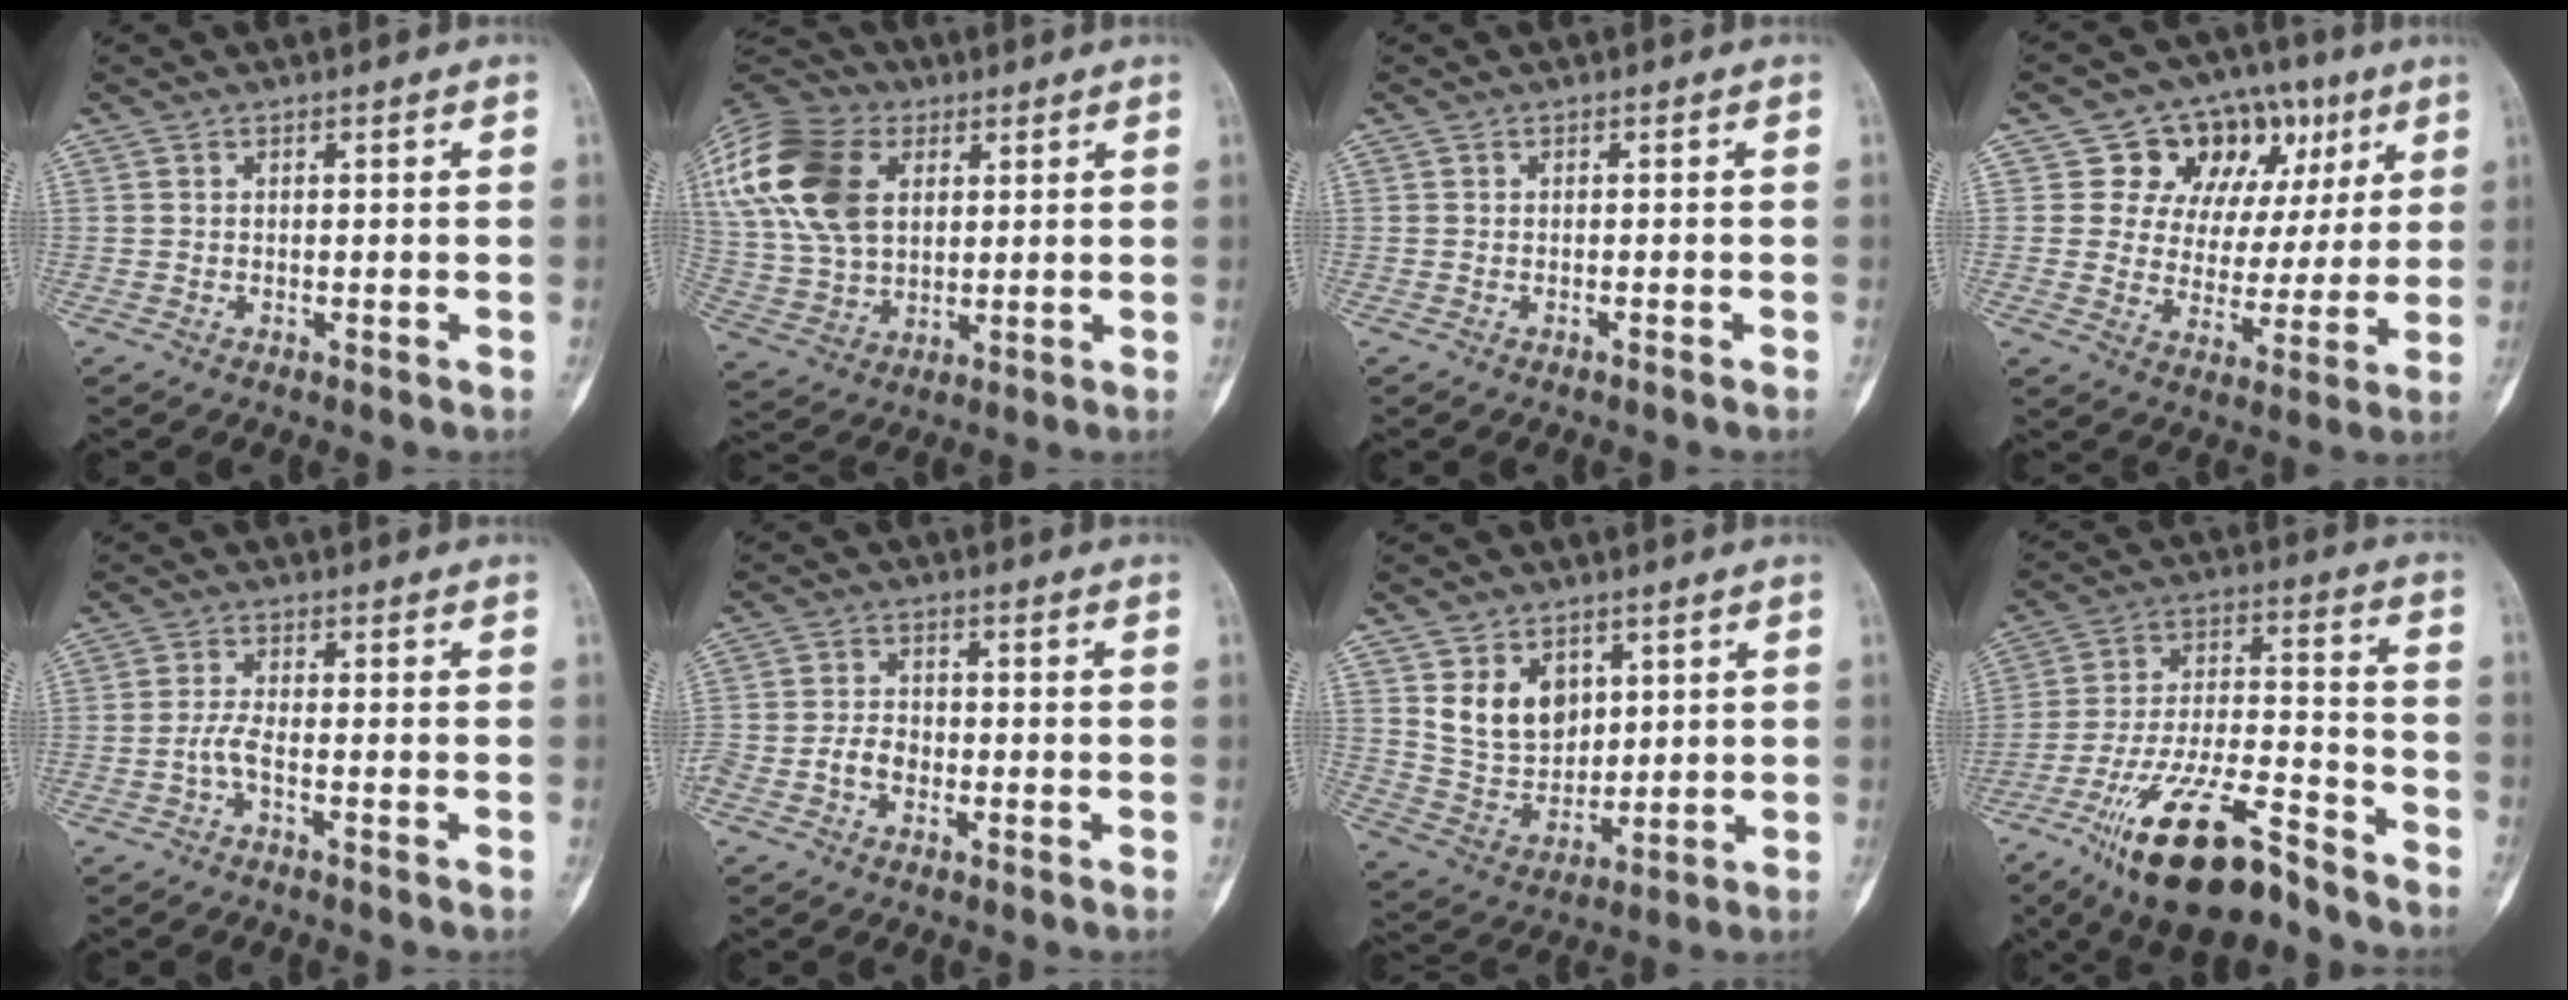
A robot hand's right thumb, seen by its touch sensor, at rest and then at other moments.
{"total": 24.4, "force": [7.9, 16.7, 15.9], "torque": [-0.350, 0.027, 0.151]}
{"total": 0.5, "force": [-0.4, -0.1, 0.3], "torque": [-0.009, 0.000, -0.007]}
{"total": 15.7, "force": [6.3, 11.7, 8.3], "torque": [-0.060, 0.004, 0.098]}
{"total": 2.4, "force": [-1.2, 0.3, 2.0], "torque": [-0.046, 0.010, -0.028]}
{"total": 4.3, "force": [-1.8, 3.1, 2.4], "torque": [-0.037, 0.021, -0.037]}
{"total": 10.5, "force": [3.9, 7.7, 5.9], "torque": [-0.072, -0.029, 0.089]}
{"total": 20.0, "force": [-13.6, 6.2, 13.3], "torque": [-0.260, 0.070, -0.240]}